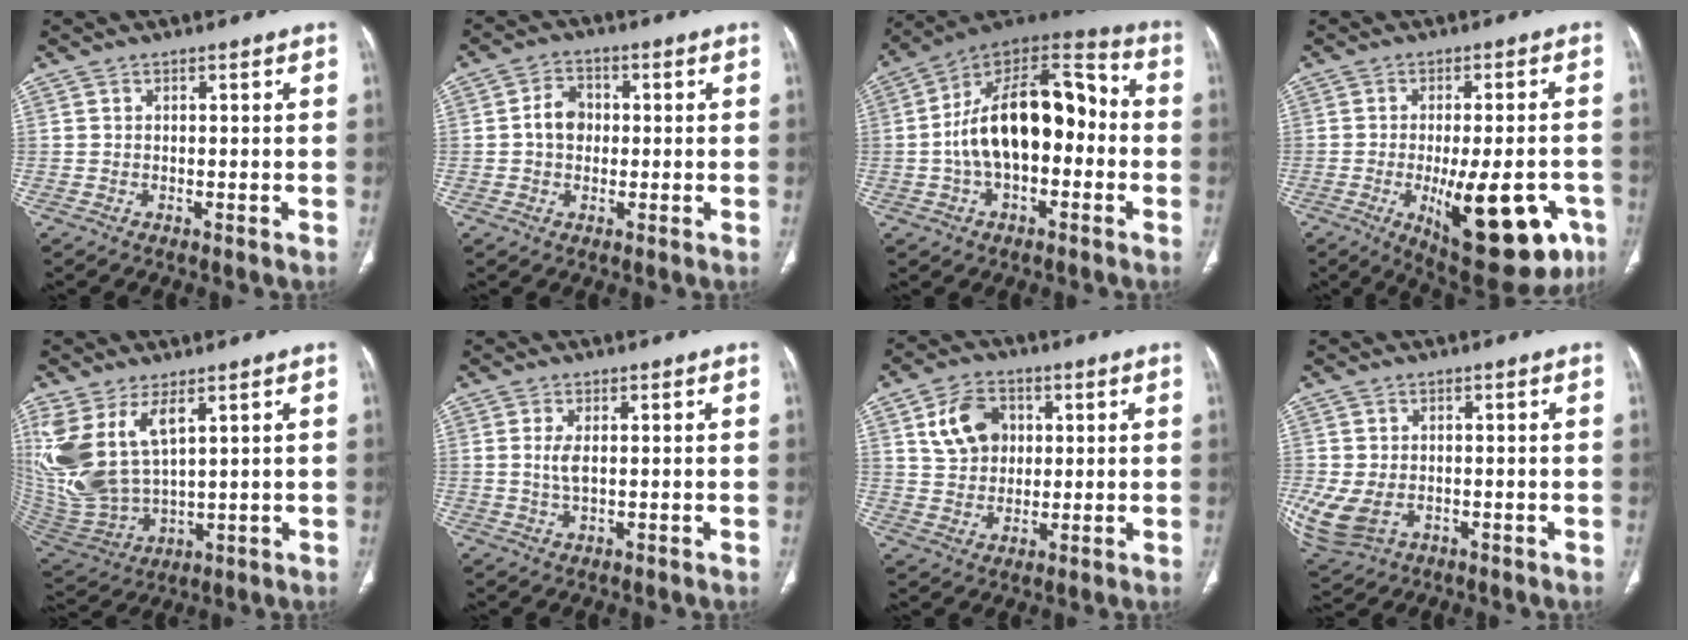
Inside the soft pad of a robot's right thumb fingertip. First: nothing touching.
{"total": 5.2, "force": [0.1, 4.2, 3.1], "torque": [-0.040, 0.013, -0.004]}
{"total": 21.0, "force": [-1.4, 11.6, 17.5], "torque": [-0.271, 0.051, -0.029]}
{"total": 20.3, "force": [-7.2, 7.9, 17.2], "torque": [-0.187, 0.004, -0.081]}
{"total": 15.1, "force": [6.3, 7.3, 11.6], "torque": [-0.248, -0.025, 0.149]}
{"total": 3.2, "force": [0.5, 1.3, 2.8], "torque": [-0.066, -0.004, 0.014]}
{"total": 9.8, "force": [3.0, 7.6, 5.5], "torque": [-0.072, -0.003, 0.056]}
{"total": 10.0, "force": [-2.1, 7.3, 6.6], "torque": [-0.168, -0.006, -0.022]}